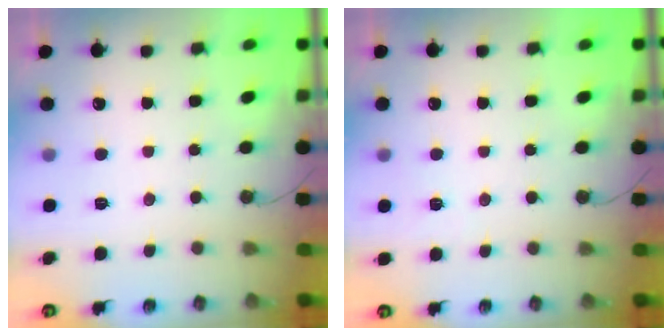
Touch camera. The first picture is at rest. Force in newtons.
{"total": 3.2, "press": 2.1, "slide": 2.4}